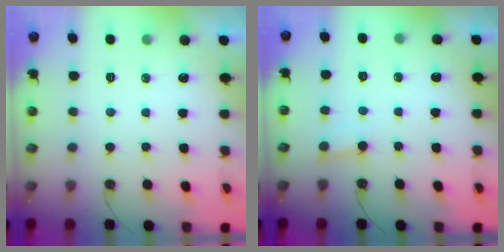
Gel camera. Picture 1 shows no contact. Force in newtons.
{"total": 2.9, "press": 2.9, "slide": 0.2}